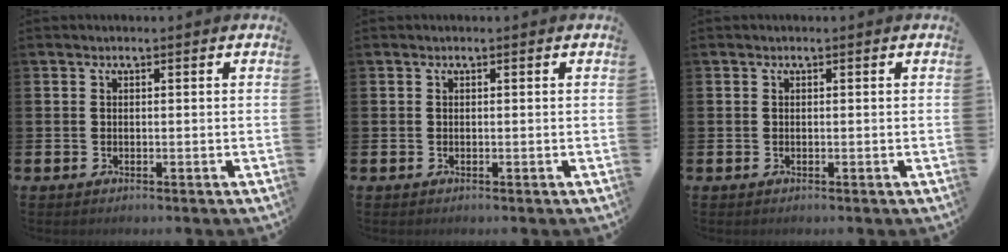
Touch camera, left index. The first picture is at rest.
{"total": 0.0}
{"total": 0.0}